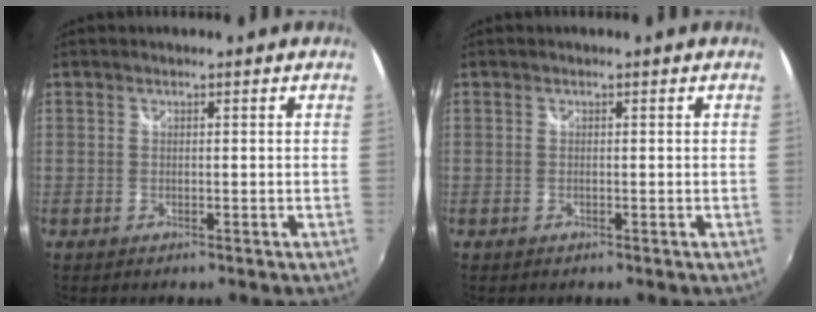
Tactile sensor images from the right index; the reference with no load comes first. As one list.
[{"total": 0.0}]